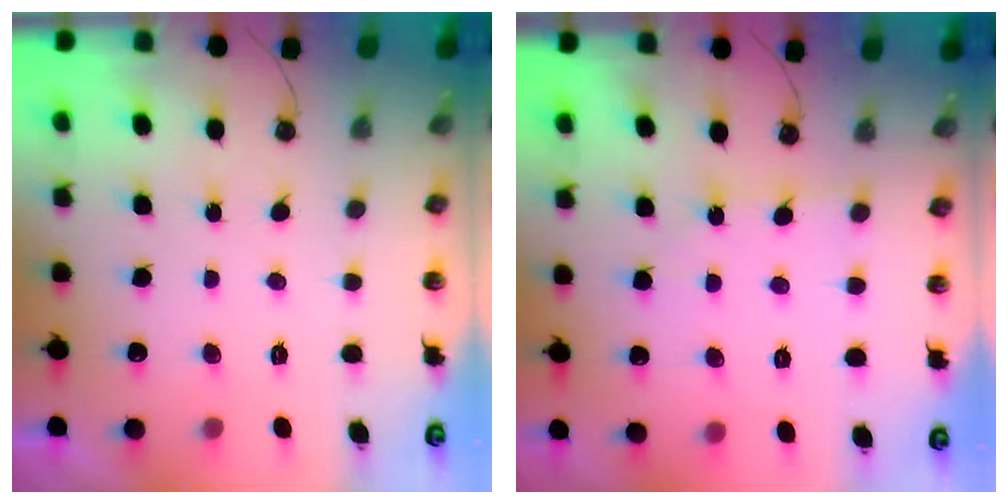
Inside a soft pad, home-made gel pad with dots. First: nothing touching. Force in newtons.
{"total": 3.9, "press": 3.9, "slide": 0.6}